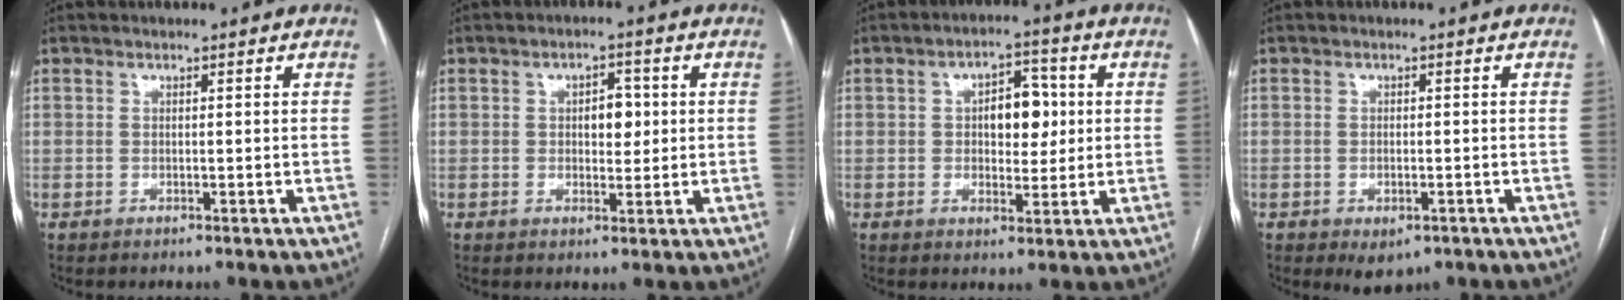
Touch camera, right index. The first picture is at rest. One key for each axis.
{"total": 4.0, "fx": 0.5, "fy": 2.2, "fz": 3.3, "tx": -0.046, "ty": 0.008, "tz": 0.010}
{"total": 6.9, "fx": 0.9, "fy": 3.7, "fz": 5.7, "tx": -0.080, "ty": 0.016, "tz": 0.015}
{"total": 3.3, "fx": -1.7, "fy": 1.7, "fz": 2.2, "tx": -0.030, "ty": -0.003, "tz": -0.013}